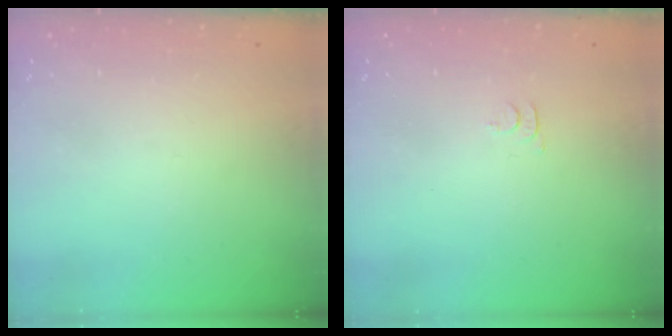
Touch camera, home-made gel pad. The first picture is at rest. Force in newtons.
{"total": 3.6, "press": 3.6, "slide": 0.4}